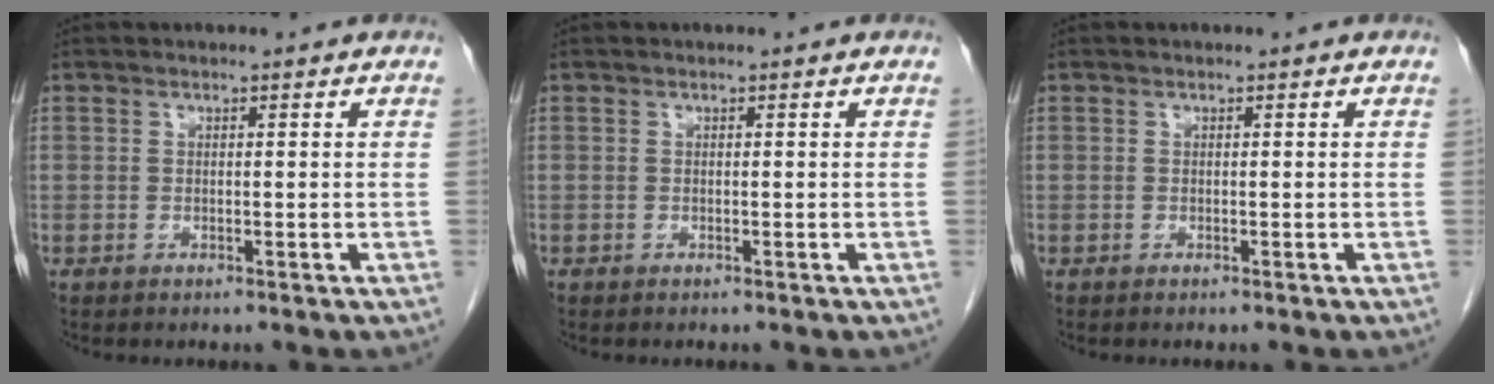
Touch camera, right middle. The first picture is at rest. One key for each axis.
{"total": 0.0}
{"total": 0.0}